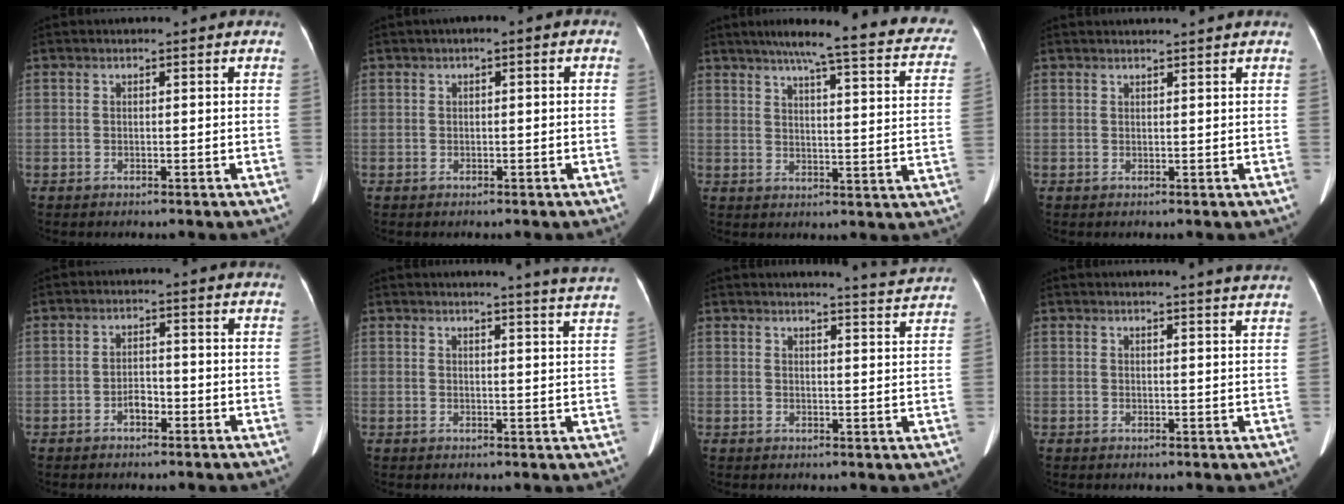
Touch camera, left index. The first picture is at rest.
{"total": 1.1, "force": [0.1, 0.4, 1.0], "torque": [-0.010, 0.007, -0.002]}
{"total": 24.3, "force": [20.3, 2.7, 13.0], "torque": [-0.174, -0.019, 0.233]}
{"total": 3.7, "force": [3.5, -0.5, 1.1], "torque": [-0.013, 0.017, 0.044]}
{"total": 2.3, "force": [-1.4, 1.2, 1.4], "torque": [-0.023, 0.004, -0.025]}
{"total": 9.3, "force": [8.8, -1.7, 2.4], "torque": [-0.028, -0.049, 0.081]}
{"total": 6.1, "force": [5.9, -1.3, 0.4], "torque": [-0.019, -0.021, 0.064]}
{"total": 6.7, "force": [6.3, -0.8, 2.1], "torque": [-0.025, -0.005, 0.052]}